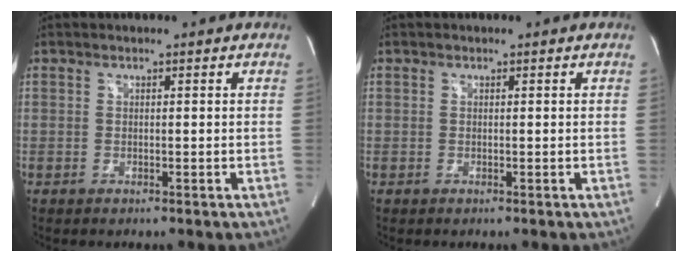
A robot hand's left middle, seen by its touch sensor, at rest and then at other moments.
{"total": 0.0}